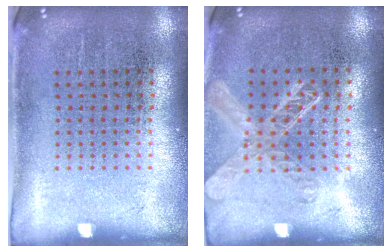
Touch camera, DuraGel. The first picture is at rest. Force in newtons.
{"total": 1.3, "press": 1.2, "slide": 0.5}